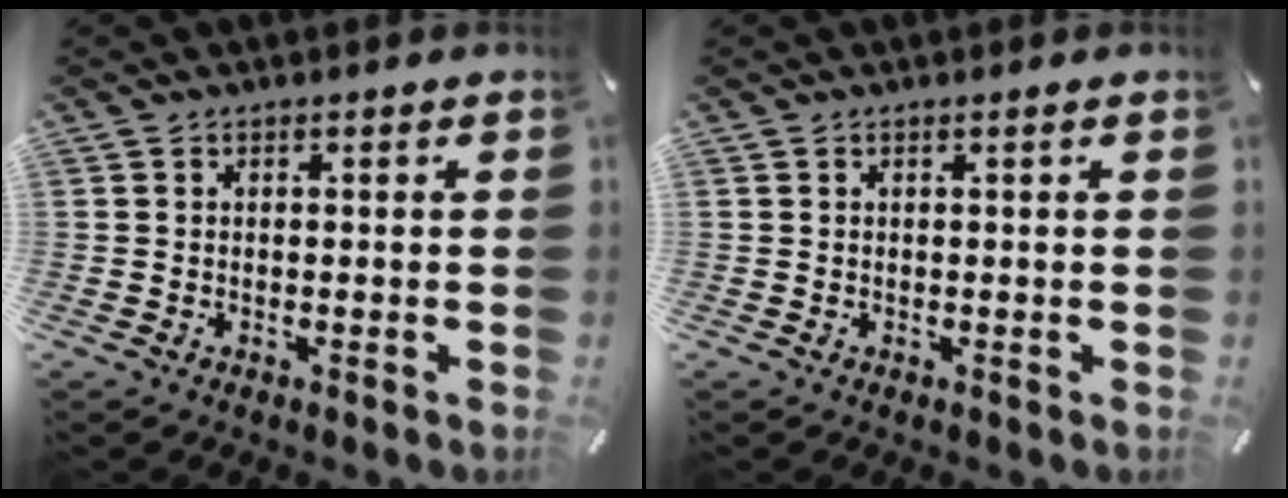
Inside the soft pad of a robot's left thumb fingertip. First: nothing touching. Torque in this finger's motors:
{"motor_torque": [0.16, -0.02, 0.02, -0.17, 0.01]}